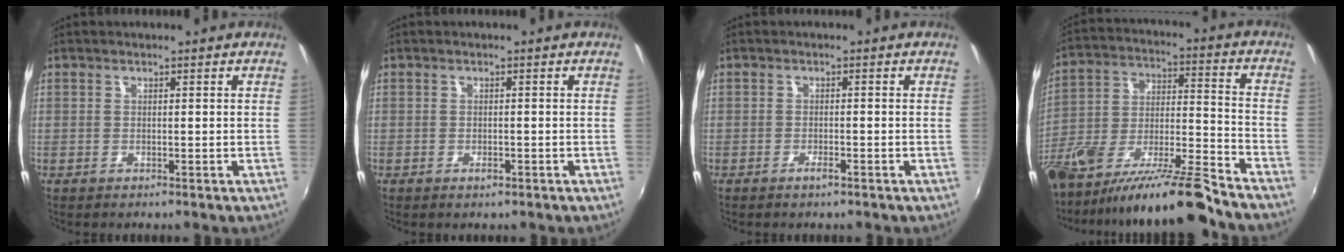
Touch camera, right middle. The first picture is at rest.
{"total": 1.1, "force": [-0.7, 0.6, 0.6], "torque": [-0.010, -0.002, -0.012]}
{"total": 1.4, "force": [-1.1, 0.4, 0.9], "torque": [-0.018, -0.001, -0.021]}
{"total": 17.8, "force": [-13.3, 1.6, 11.7], "torque": [-0.213, -0.031, -0.233]}